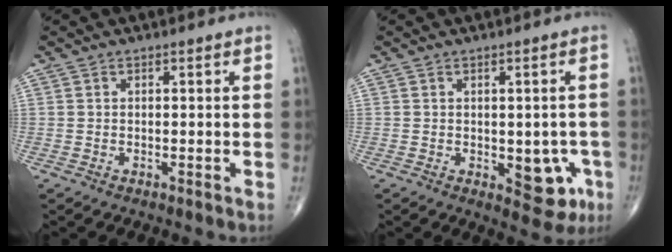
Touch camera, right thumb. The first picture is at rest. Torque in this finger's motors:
{"motor_torque": [2.71, 2.29, 0.83, -0.62, 0.04]}